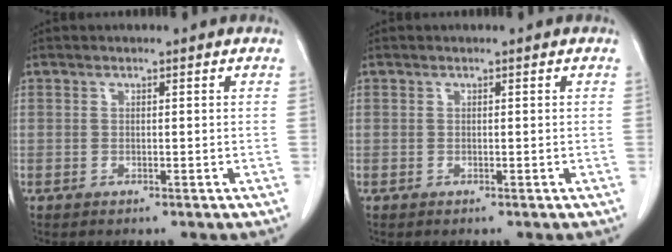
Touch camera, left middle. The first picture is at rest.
{"total": 0.0}